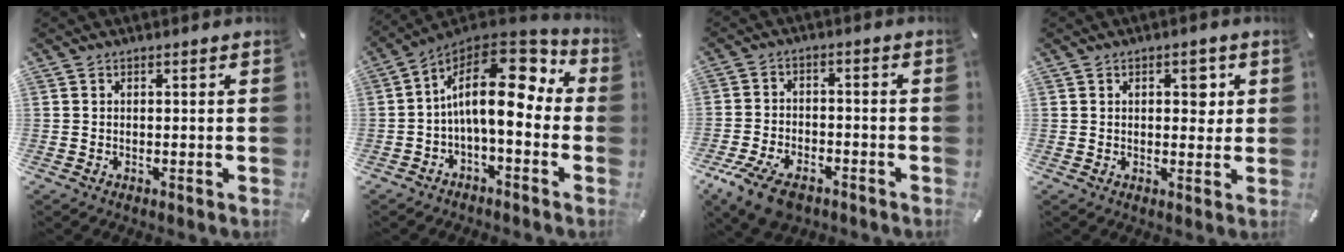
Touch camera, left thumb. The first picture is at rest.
{"total": 17.2, "force": [2.8, 8.6, 14.6], "torque": [-0.248, -0.030, 0.047]}
{"total": 8.7, "force": [-5.5, 4.6, 4.9], "torque": [-0.107, 0.019, -0.102]}
{"total": 4.6, "force": [1.4, 2.8, 3.4], "torque": [-0.025, -0.011, 0.011]}